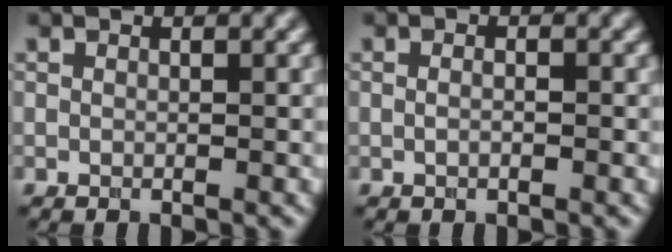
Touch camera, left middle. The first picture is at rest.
{"total": 1.9, "force": [0.4, 1.1, 1.5], "torque": [-0.006, 0.007, -0.015]}